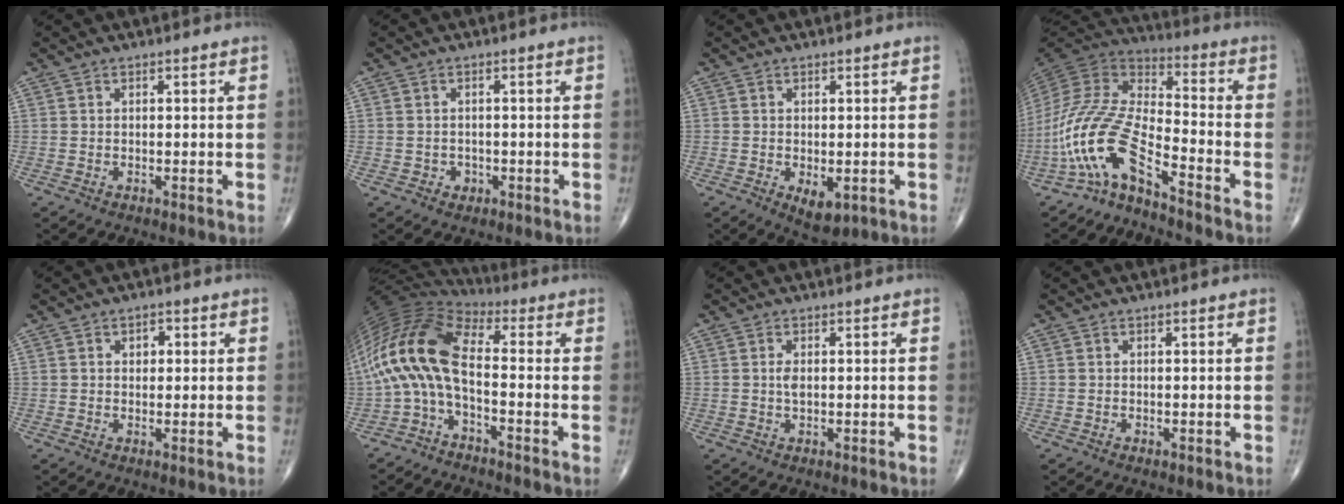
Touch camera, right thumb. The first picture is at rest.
{"total": 1.8, "force": [-0.7, 1.6, 0.4], "torque": [0.001, 0.006, -0.008]}
{"total": 4.4, "force": [-1.2, 2.5, 3.5], "torque": [-0.048, -0.008, -0.007]}
{"total": 14.2, "force": [-9.0, 4.3, 10.1], "torque": [-0.217, 0.082, -0.178]}
{"total": 2.5, "force": [0.7, 1.8, 1.5], "torque": [-0.009, 0.001, 0.008]}
{"total": 14.9, "force": [-2.5, 6.5, 13.2], "torque": [-0.271, 0.064, -0.062]}
{"total": 1.4, "force": [0.1, 0.6, 1.3], "torque": [-0.024, -0.003, 0.004]}
{"total": 0.0}